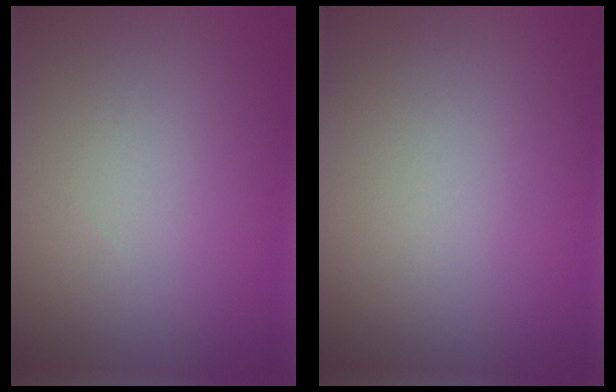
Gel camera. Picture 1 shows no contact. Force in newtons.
{"total": 0.0}